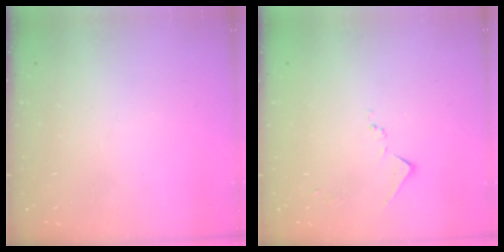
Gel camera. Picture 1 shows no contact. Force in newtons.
{"total": 7.0, "press": 6.9, "slide": 0.6}